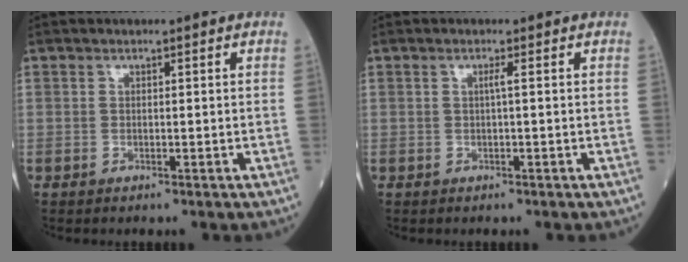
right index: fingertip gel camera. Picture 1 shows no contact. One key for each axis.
{"total": 0.8, "fx": 0.0, "fy": -0.2, "fz": 0.8, "tx": -0.013, "ty": 0.001, "tz": 0.000}